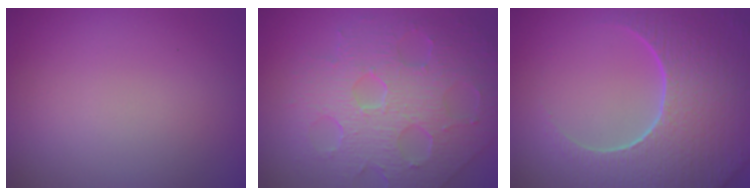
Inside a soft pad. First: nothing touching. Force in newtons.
{"total": 8.3, "press": 5.8, "slide": 5.9}
{"total": 9.2, "press": 6.6, "slide": 6.4}